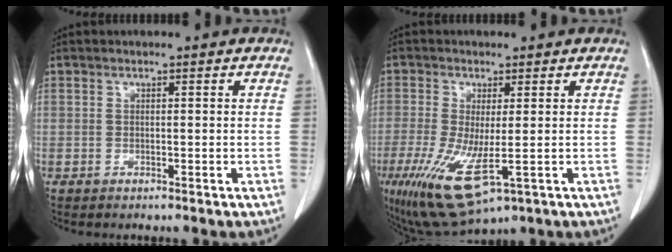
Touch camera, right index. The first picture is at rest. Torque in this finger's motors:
{"motor_torque": [1.60, -0.54, 0.76, 0.21]}